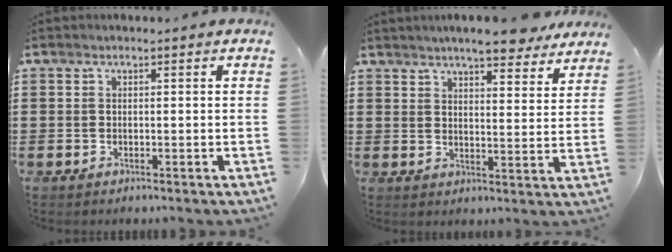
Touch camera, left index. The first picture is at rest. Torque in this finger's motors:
{"motor_torque": [2.14, 0.00, 1.05, 0.21]}